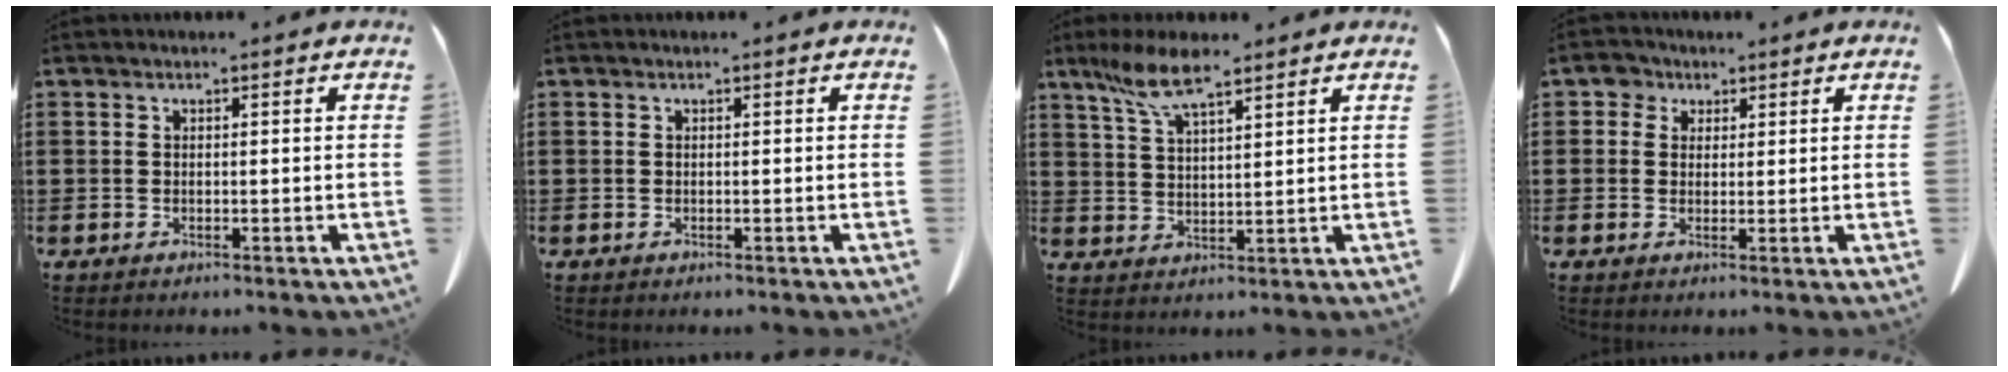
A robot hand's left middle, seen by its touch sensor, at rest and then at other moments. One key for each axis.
{"total": 0.0}
{"total": 7.2, "fx": 5.0, "fy": 1.6, "fz": 4.9, "tx": -0.116, "ty": -0.004, "tz": 0.090}
{"total": 3.0, "fx": 1.8, "fy": 2.3, "fz": 0.6, "tx": -0.016, "ty": 0.008, "tz": 0.030}